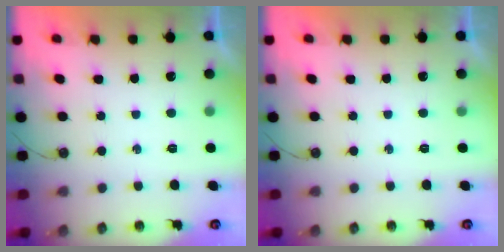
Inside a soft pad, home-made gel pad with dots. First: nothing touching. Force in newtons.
{"total": 0.0}